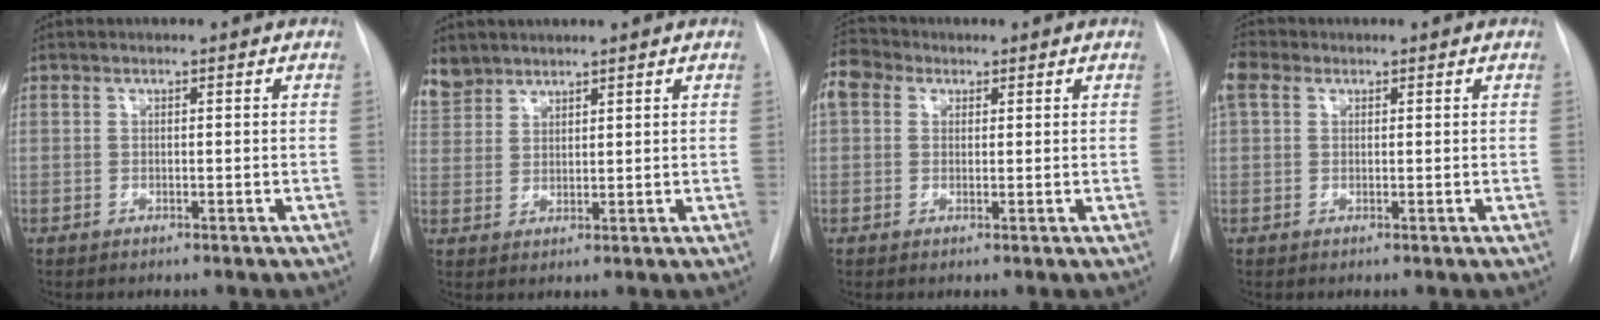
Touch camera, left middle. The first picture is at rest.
{"total": 4.3, "force": [3.9, 1.8, 0.0], "torque": [0.005, 0.008, 0.082]}
{"total": 6.0, "force": [2.8, 4.5, 2.9], "torque": [-0.074, 0.034, 0.054]}
{"total": 3.5, "force": [1.7, 2.4, 1.8], "torque": [-0.054, 0.026, 0.038]}